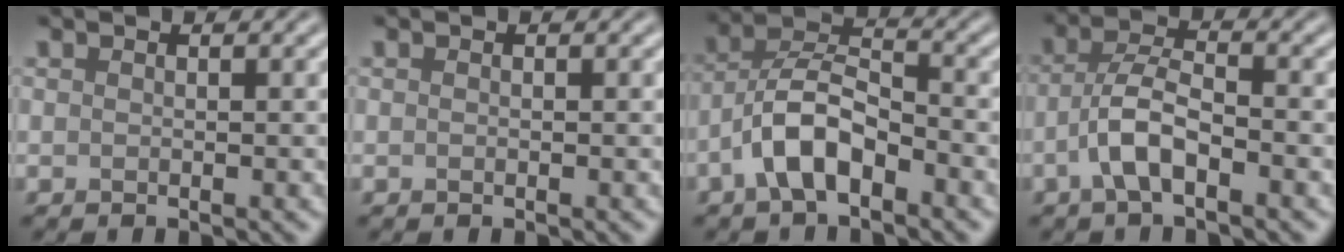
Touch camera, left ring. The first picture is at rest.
{"total": 0.0}
{"total": 5.4, "force": [-2.7, 2.3, 4.0], "torque": [-0.071, 0.020, -0.056]}
{"total": 4.0, "force": [-1.7, 1.4, 3.3], "torque": [-0.065, 0.011, -0.041]}